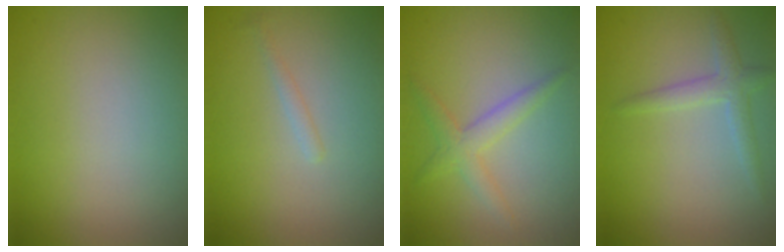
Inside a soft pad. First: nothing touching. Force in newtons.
{"total": 0.7, "press": 0.7, "slide": 0.1}
{"total": 2.2, "press": 2.2, "slide": 0.1}
{"total": 2.1, "press": 2.0, "slide": 0.1}